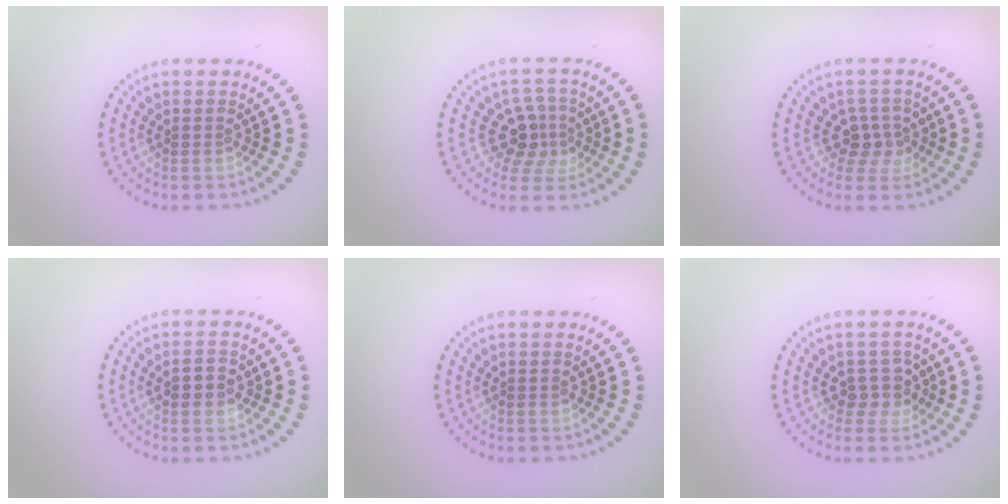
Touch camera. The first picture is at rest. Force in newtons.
{"total": 3.2, "press": 2.7, "slide": 1.7}
{"total": 2.5, "press": 2.1, "slide": 1.4}
{"total": 1.6, "press": 1.6, "slide": 0.2}
{"total": 0.0}
{"total": 2.2, "press": 1.7, "slide": 1.5}